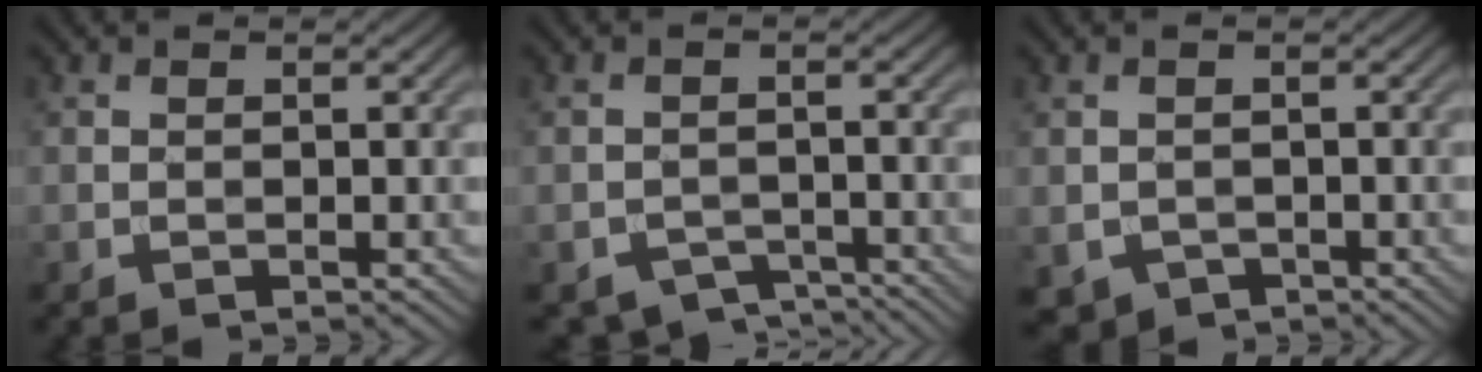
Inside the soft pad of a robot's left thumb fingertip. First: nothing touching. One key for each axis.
{"total": 3.9, "fx": -3.2, "fy": 1.8, "fz": 1.2, "tx": -0.016, "ty": -0.010, "tz": -0.053}
{"total": 1.9, "fx": -0.9, "fy": 1.6, "fz": 0.5, "tx": -0.017, "ty": -0.013, "tz": -0.017}